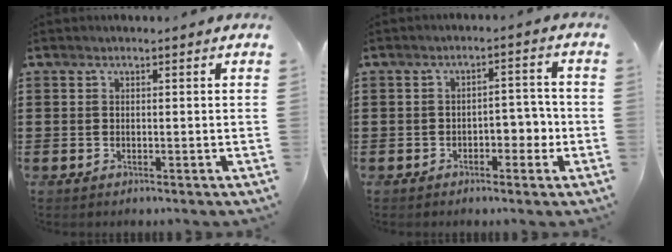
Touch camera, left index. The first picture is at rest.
{"total": 4.0, "force": [-2.0, 2.2, 2.7], "torque": [-0.041, 0.006, -0.043]}